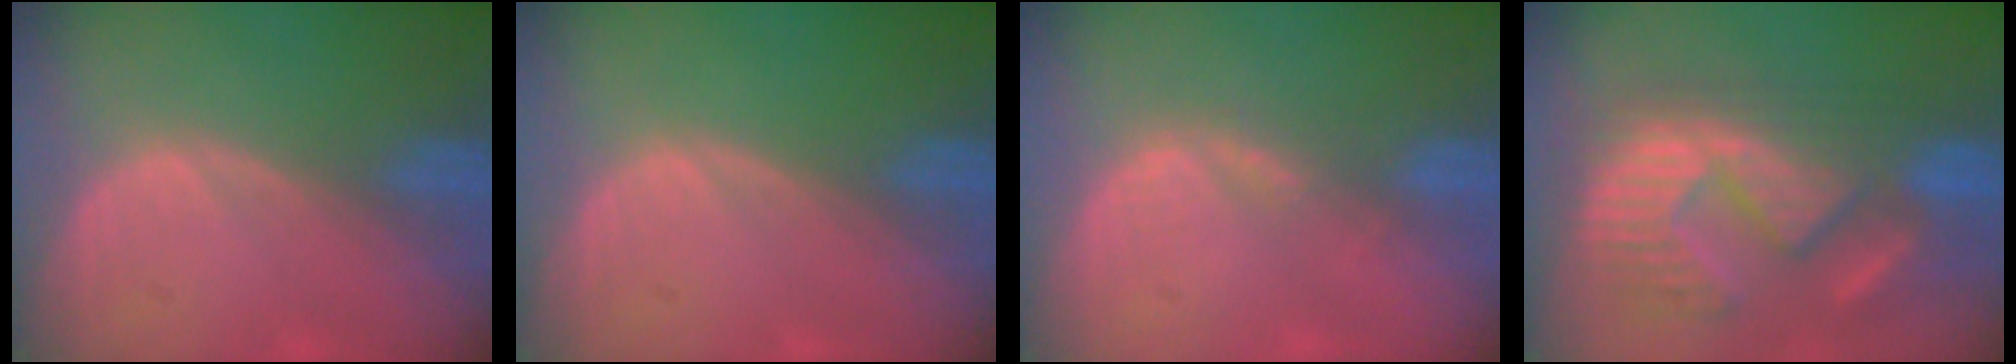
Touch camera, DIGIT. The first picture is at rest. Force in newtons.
{"total": 0.0}
{"total": 2.3, "press": 1.8, "slide": 1.5}
{"total": 12.6, "press": 11.8, "slide": 4.4}